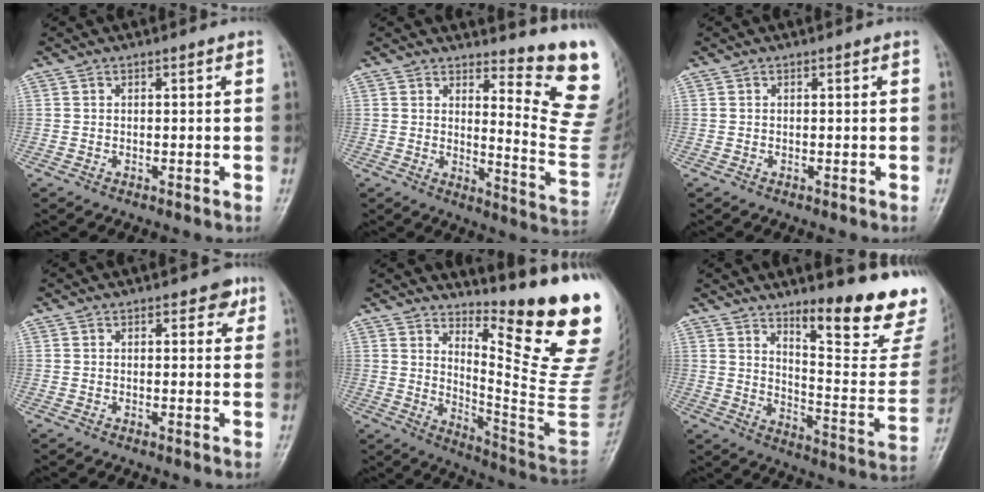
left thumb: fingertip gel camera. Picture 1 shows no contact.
{"total": 13.9, "force": [10.7, 2.8, 8.4], "torque": [-0.075, -0.132, 0.125]}
{"total": 0.0}
{"total": 2.5, "force": [1.3, 1.6, 1.4], "torque": [0.002, -0.003, 0.011]}
{"total": 19.2, "force": [12.3, 1.7, 14.7], "torque": [-0.180, -0.141, 0.186]}
{"total": 20.8, "force": [14.8, 4.5, 13.9], "torque": [-0.148, -0.111, 0.208]}